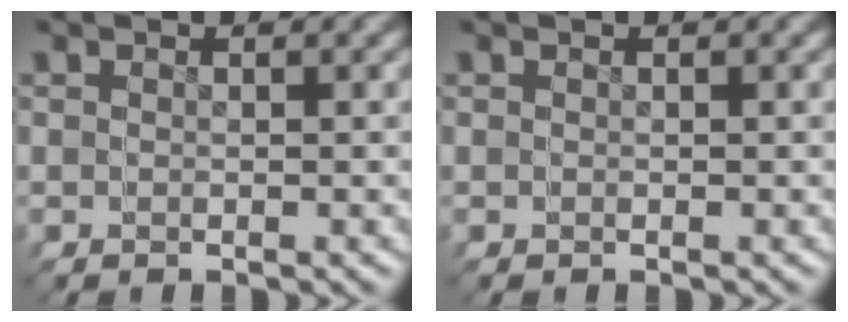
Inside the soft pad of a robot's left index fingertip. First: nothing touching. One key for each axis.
{"total": 0.0}